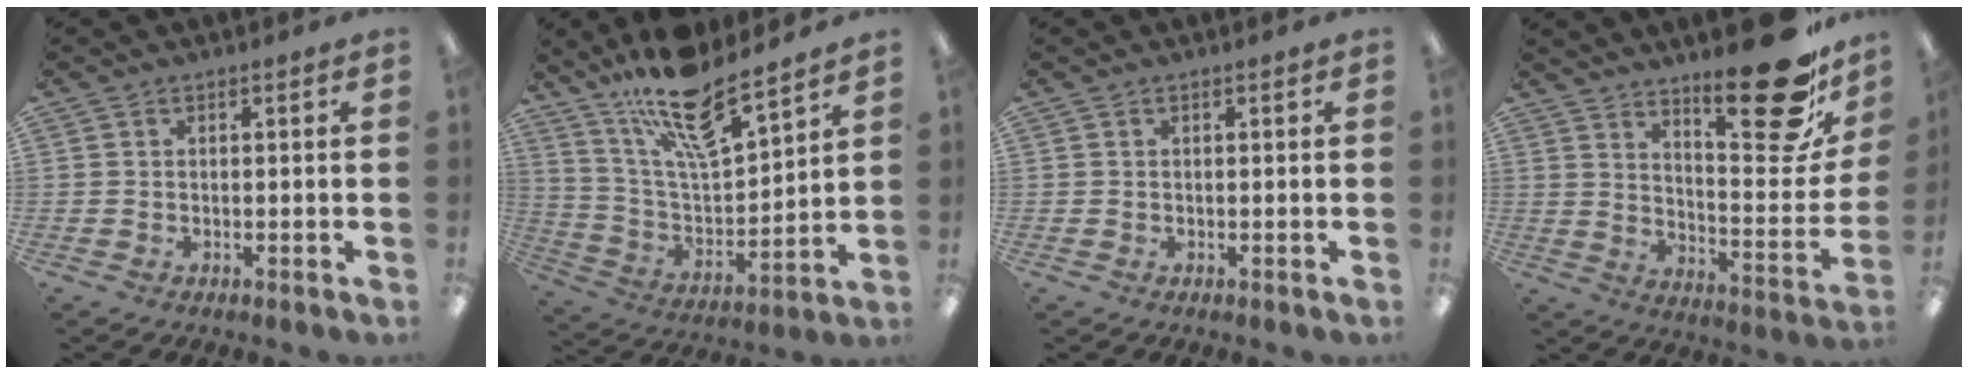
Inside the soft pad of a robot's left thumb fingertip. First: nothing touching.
{"total": 17.5, "force": [13.5, 5.2, 9.9], "torque": [-0.179, -0.085, 0.231]}
{"total": 0.0}
{"total": 23.5, "force": [16.4, 7.3, 15.1], "torque": [-0.184, -0.125, 0.261]}